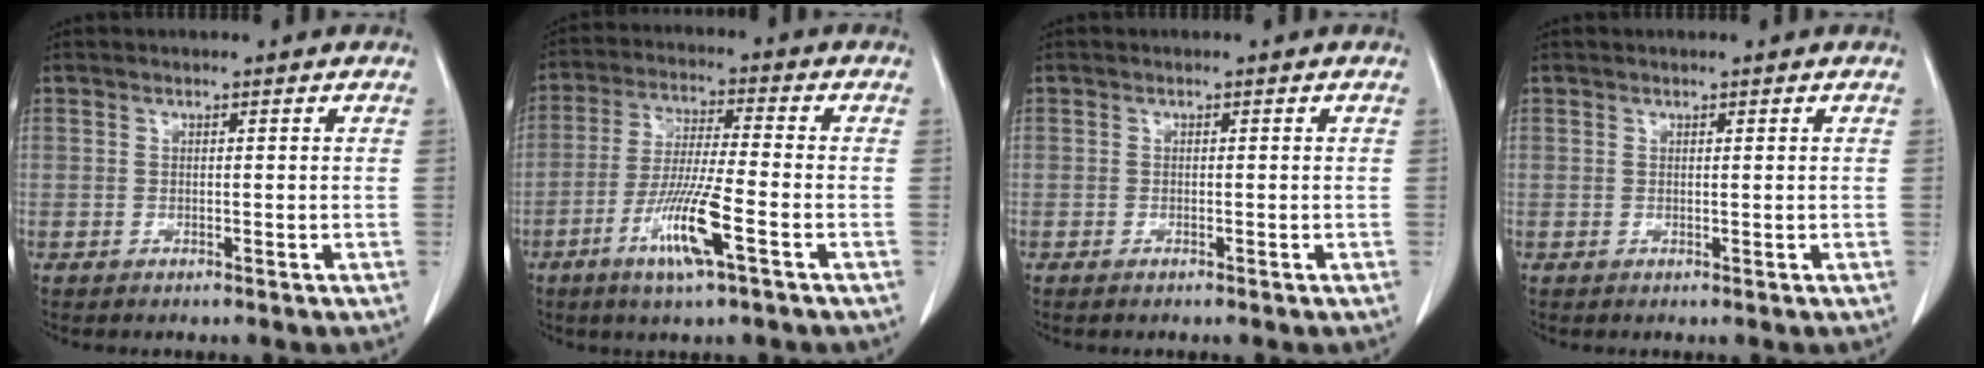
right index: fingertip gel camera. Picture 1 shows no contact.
{"total": 10.1, "force": [-4.5, 0.2, 9.1], "torque": [-0.175, -0.015, -0.087]}
{"total": 0.7, "force": [-0.6, 0.1, 0.4], "torque": [-0.013, -0.001, -0.008]}
{"total": 0.0}